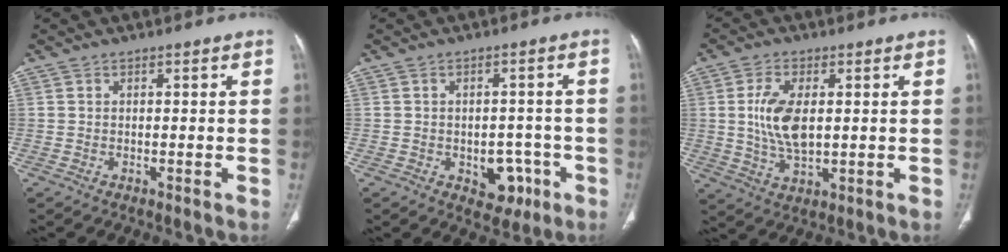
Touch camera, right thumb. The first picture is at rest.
{"total": 6.7, "force": [-2.7, 4.6, 4.1], "torque": [-0.019, 0.019, -0.027]}
{"total": 9.3, "force": [1.1, 4.8, 8.0], "torque": [-0.160, -0.010, 0.027]}